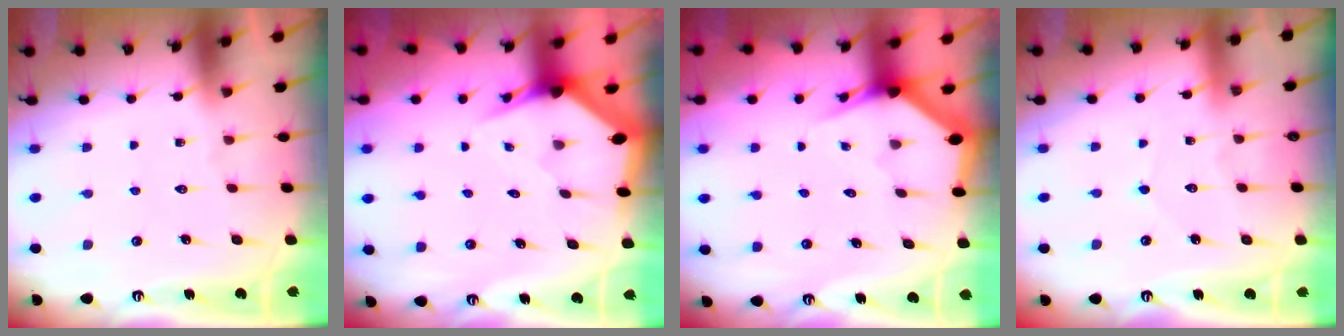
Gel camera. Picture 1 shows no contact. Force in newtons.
{"total": 3.6, "press": 3.6, "slide": 0.2}
{"total": 2.9, "press": 2.9, "slide": 0.1}
{"total": 3.0, "press": 3.0, "slide": 0.3}